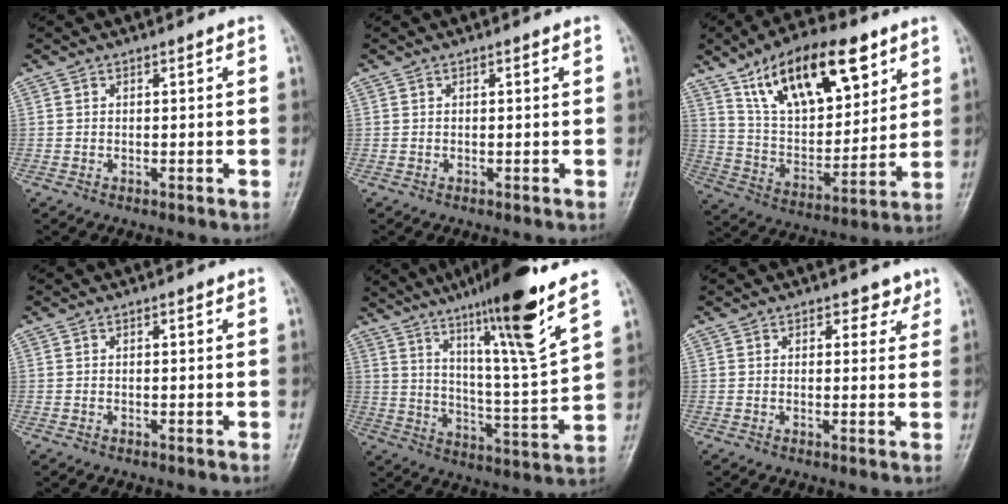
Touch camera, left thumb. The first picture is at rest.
{"total": 0.0}
{"total": 21.7, "force": [12.0, 10.0, 15.1], "torque": [-0.204, -0.041, 0.214]}
{"total": 0.0}
{"total": 18.9, "force": [12.0, 0.4, 14.6], "torque": [-0.223, -0.060, 0.193]}
{"total": 2.7, "force": [1.8, 1.8, 0.9], "torque": [0.013, -0.008, 0.019]}